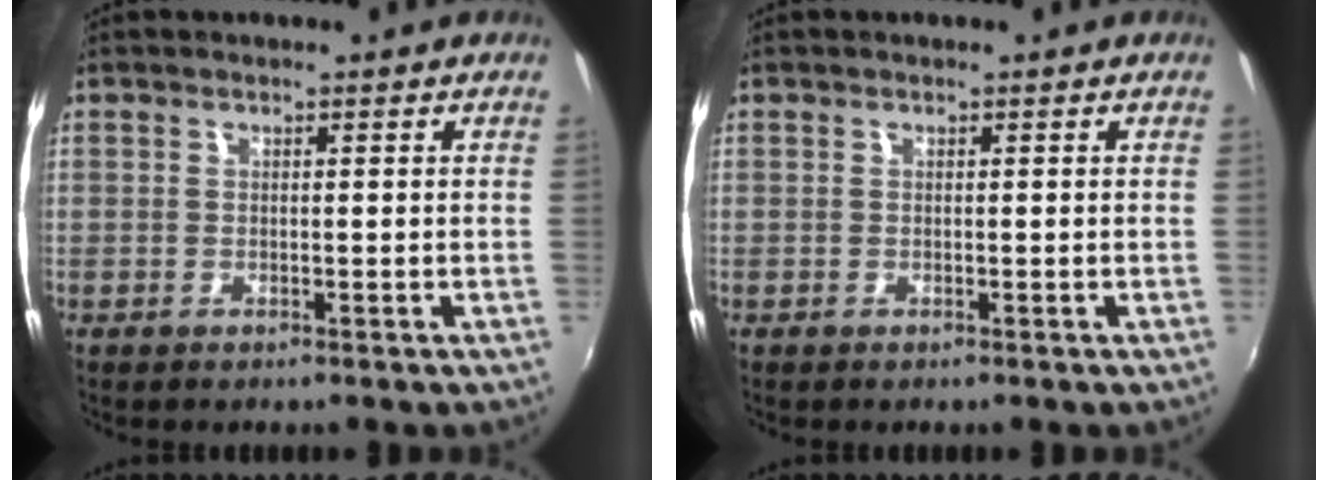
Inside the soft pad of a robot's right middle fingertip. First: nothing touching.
{"total": 0.0}